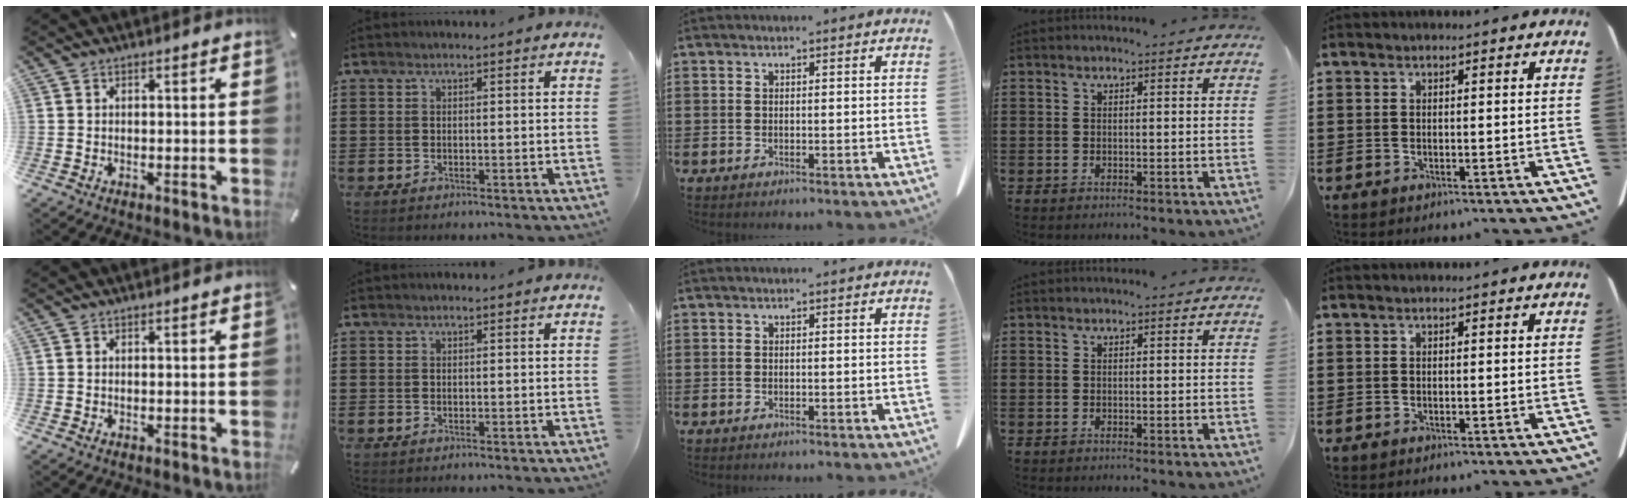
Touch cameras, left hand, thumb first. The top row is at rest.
{}